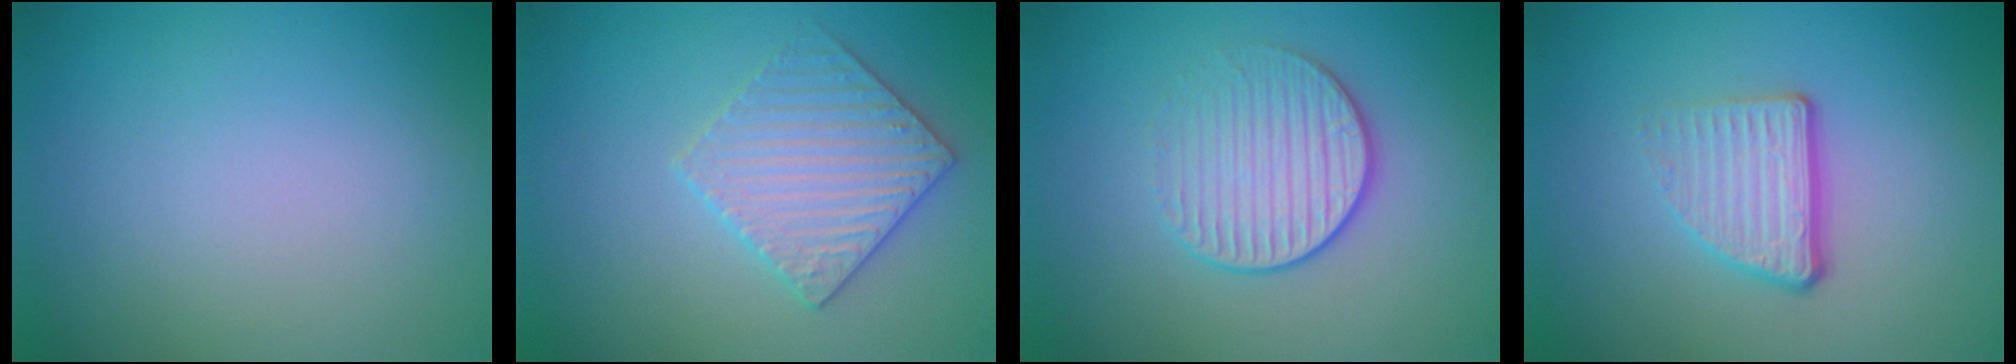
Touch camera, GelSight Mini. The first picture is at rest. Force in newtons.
{"total": 3.5, "press": 3.5, "slide": 0.4}
{"total": 3.2, "press": 2.9, "slide": 1.4}
{"total": 3.7, "press": 2.4, "slide": 2.8}